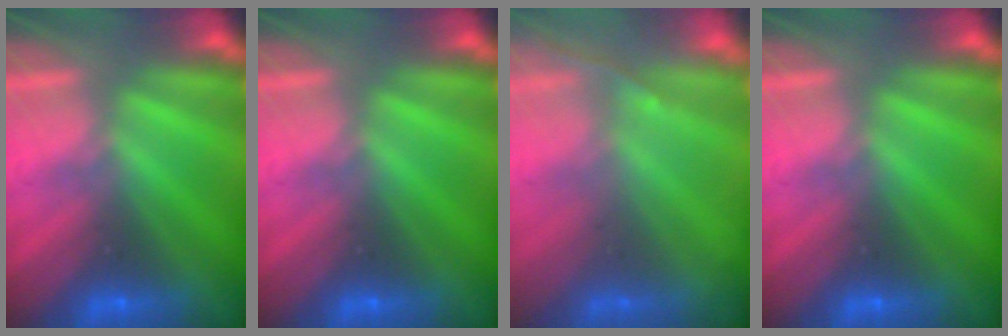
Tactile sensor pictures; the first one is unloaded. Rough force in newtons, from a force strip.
{"total": 0.0}
{"total": 1.3}
{"total": 0.0}